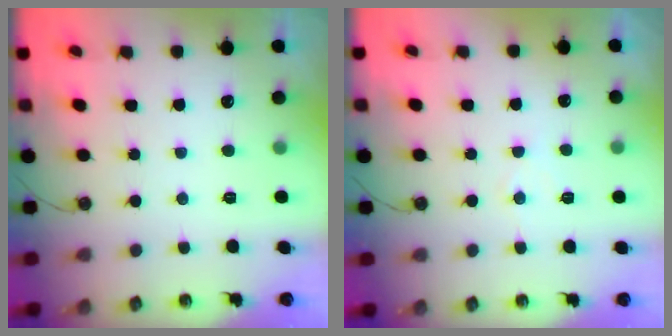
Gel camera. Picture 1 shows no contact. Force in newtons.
{"total": 6.0, "press": 5.9, "slide": 0.6}